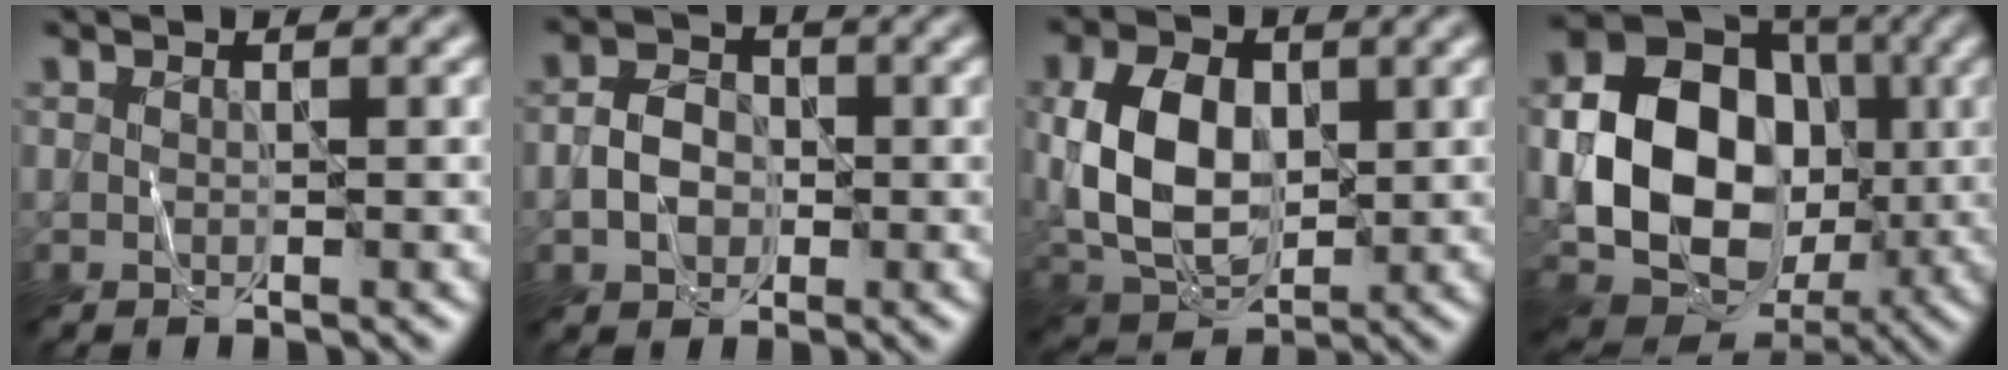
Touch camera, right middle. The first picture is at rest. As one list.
[{"total": 3.3, "force": [-0.7, 2.6, 1.9], "torque": [-0.035, 0.005, -0.017]}, {"total": 8.8, "force": [0.6, 6.0, 6.5], "torque": [-0.145, 0.002, 0.007]}, {"total": 14.7, "force": [-0.9, 11.1, 9.5], "torque": [-0.142, 0.001, -0.016]}]